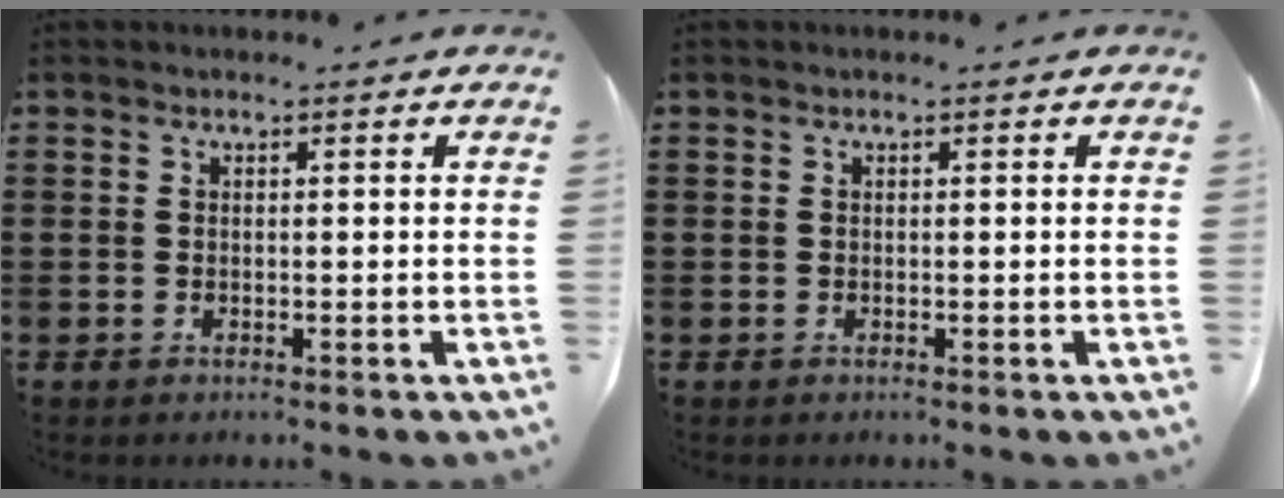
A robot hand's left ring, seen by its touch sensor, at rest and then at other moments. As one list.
[{"total": 0.0}]